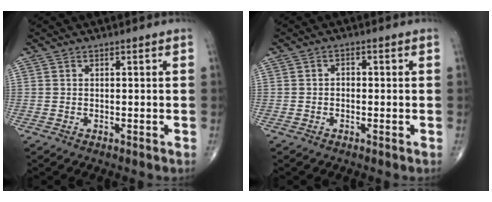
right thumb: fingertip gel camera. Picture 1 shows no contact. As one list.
[{"total": 1.2, "force": [0.0, 0.9, 0.9], "torque": [-0.010, 0.006, -0.004]}]